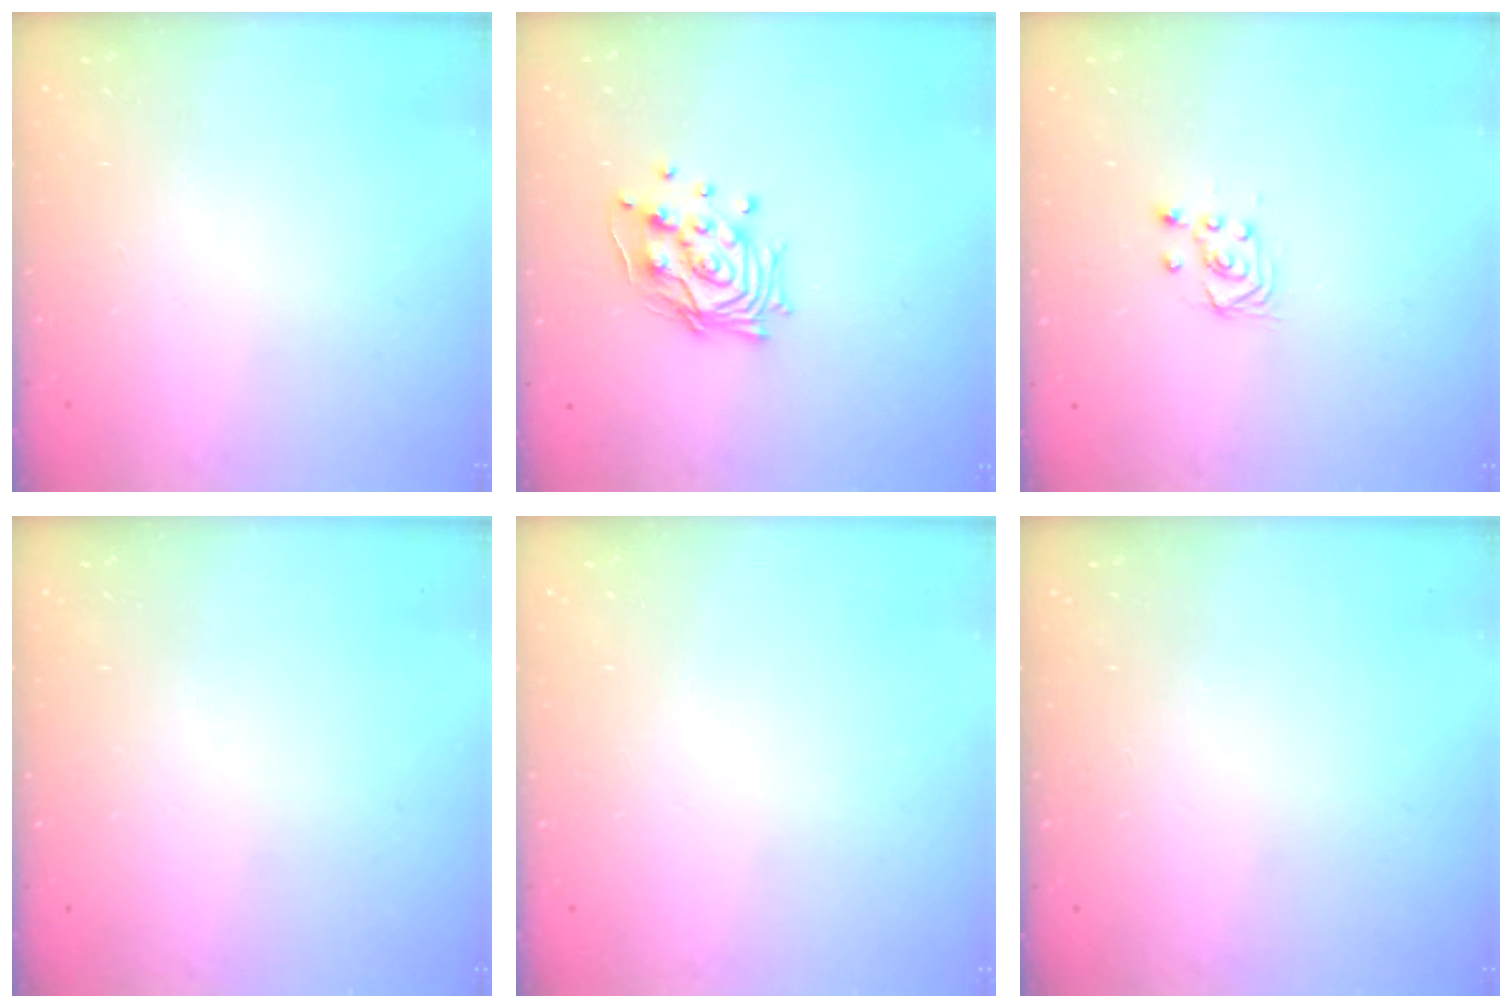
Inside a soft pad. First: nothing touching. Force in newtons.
{"total": 12.9, "press": 12.8, "slide": 1.1}
{"total": 2.9, "press": 2.7, "slide": 1.0}
{"total": 0.0}
{"total": 0.0}
{"total": 0.0}